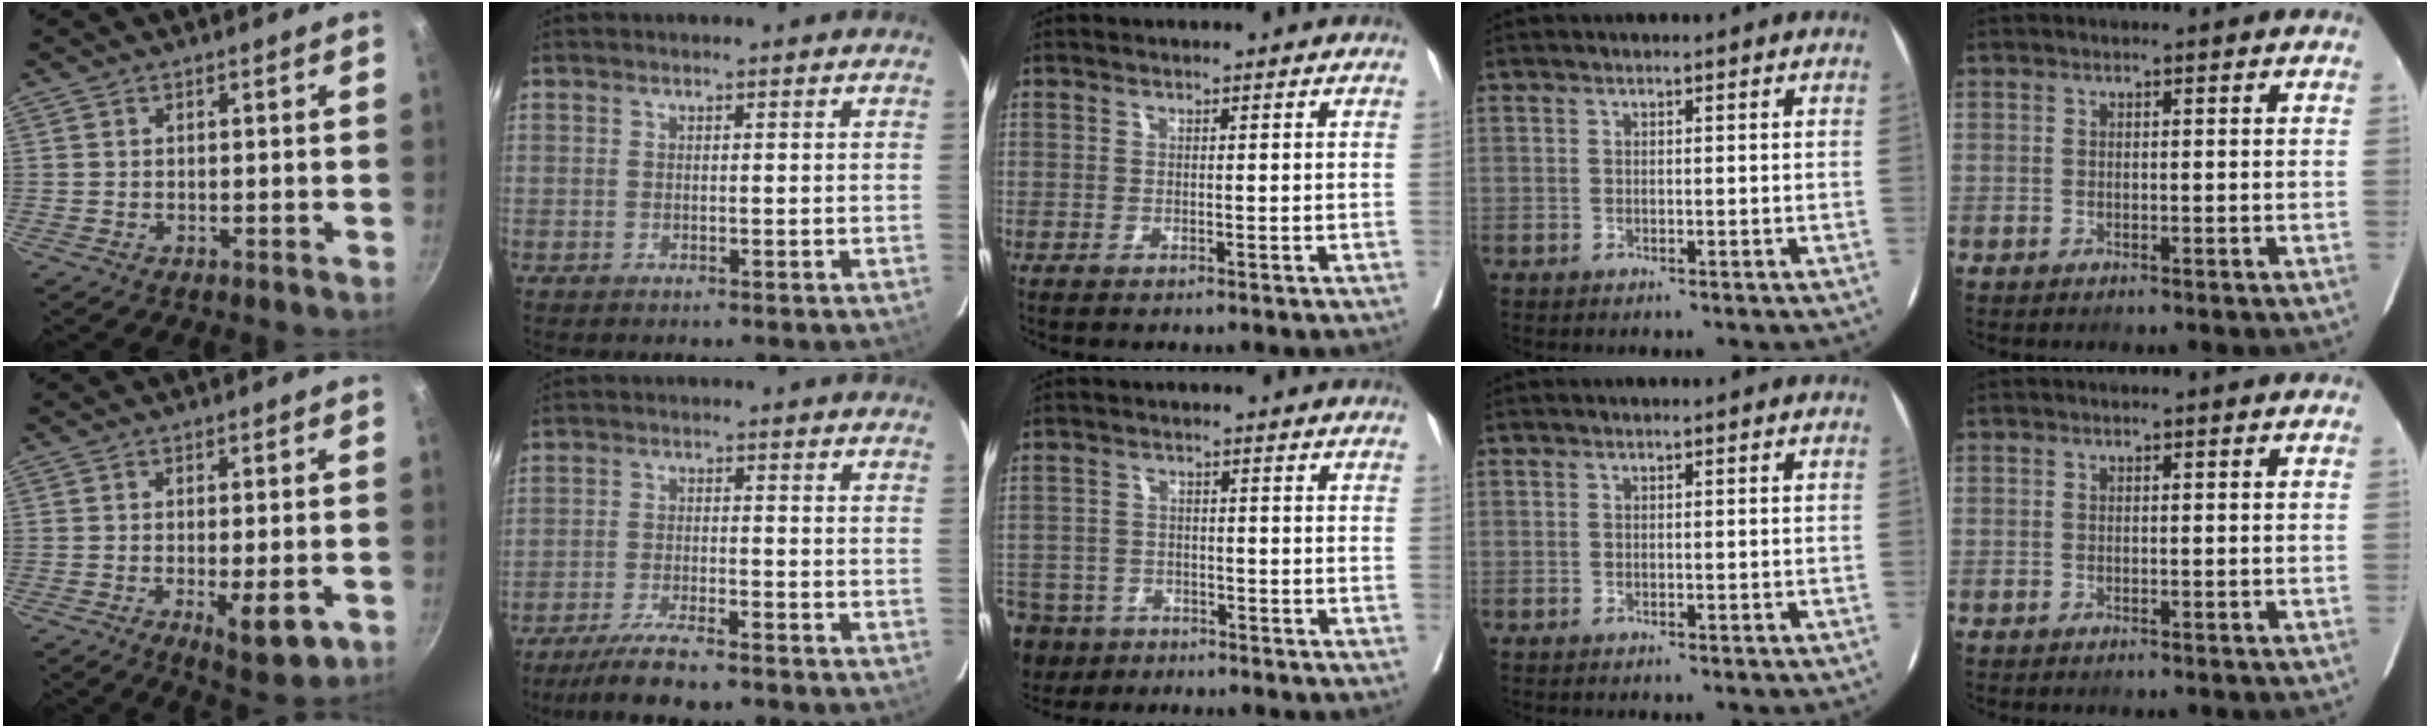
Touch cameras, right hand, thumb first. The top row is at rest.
{"thumb": {"total": 7.6, "force": [-2.4, 2.5, 6.7], "torque": [-0.094, -0.012, -0.027]}, "index": {"total": 8.4, "force": [-6.9, 0.6, 4.7], "torque": [-0.078, -0.022, -0.117]}, "middle": {"total": 12.4, "force": [-8.6, 8.2, 3.6], "torque": [-0.115, -0.011, -0.132]}}